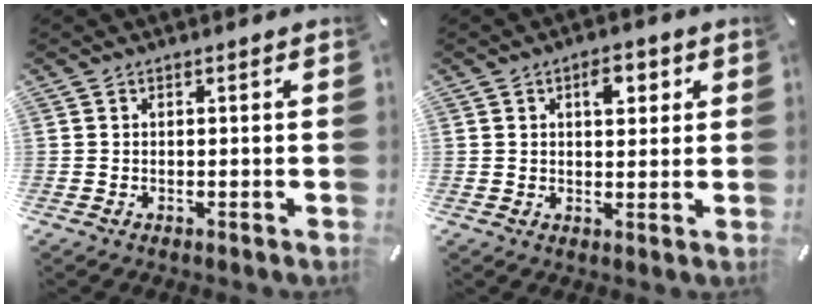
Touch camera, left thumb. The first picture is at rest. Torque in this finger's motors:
{"motor_torque": [0.73, 0.41, 0.10, -0.10, 0.00]}